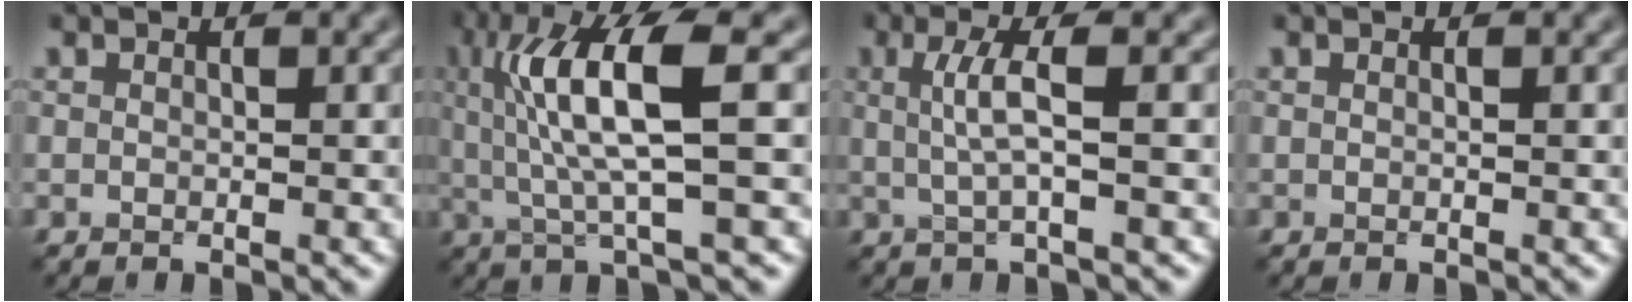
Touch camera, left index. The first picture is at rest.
{"total": 7.8, "force": [1.3, 1.6, 7.5], "torque": [-0.146, -0.001, 0.028]}
{"total": 3.2, "force": [0.3, 0.7, 3.1], "torque": [-0.064, 0.001, 0.005]}
{"total": 0.0}